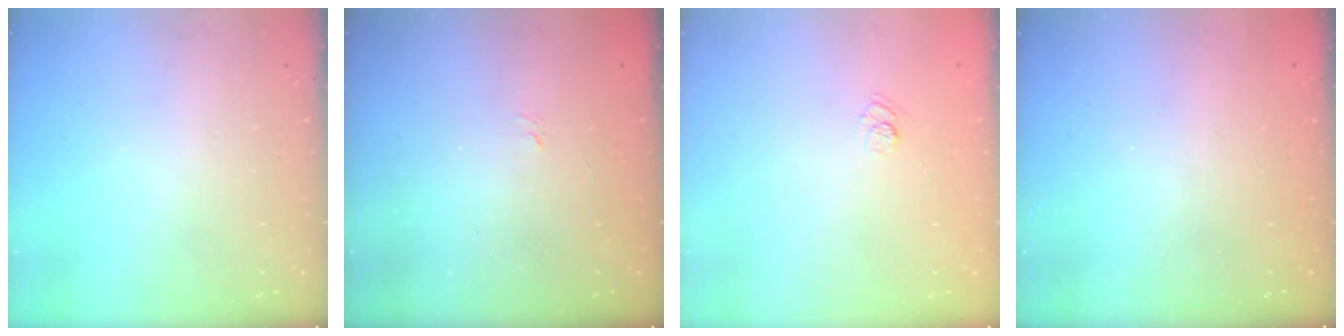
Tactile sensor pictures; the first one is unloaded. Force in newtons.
{"total": 1.5, "press": 1.1, "slide": 1.0}
{"total": 3.1, "press": 2.8, "slide": 1.3}
{"total": 2.3, "press": 2.2, "slide": 0.7}